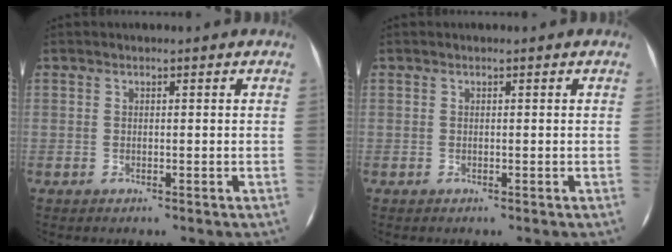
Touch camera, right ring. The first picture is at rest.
{"total": 0.0}